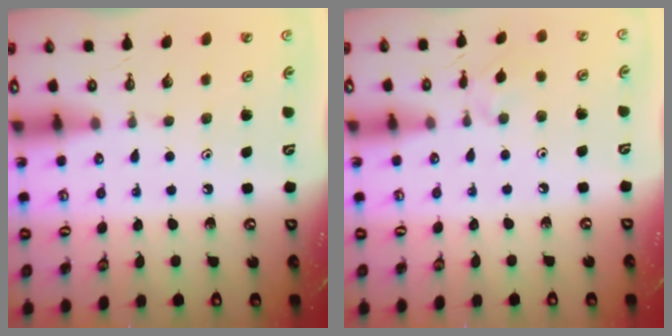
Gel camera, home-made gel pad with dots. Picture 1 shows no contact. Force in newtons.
{"total": 2.8, "press": 2.7, "slide": 0.6}